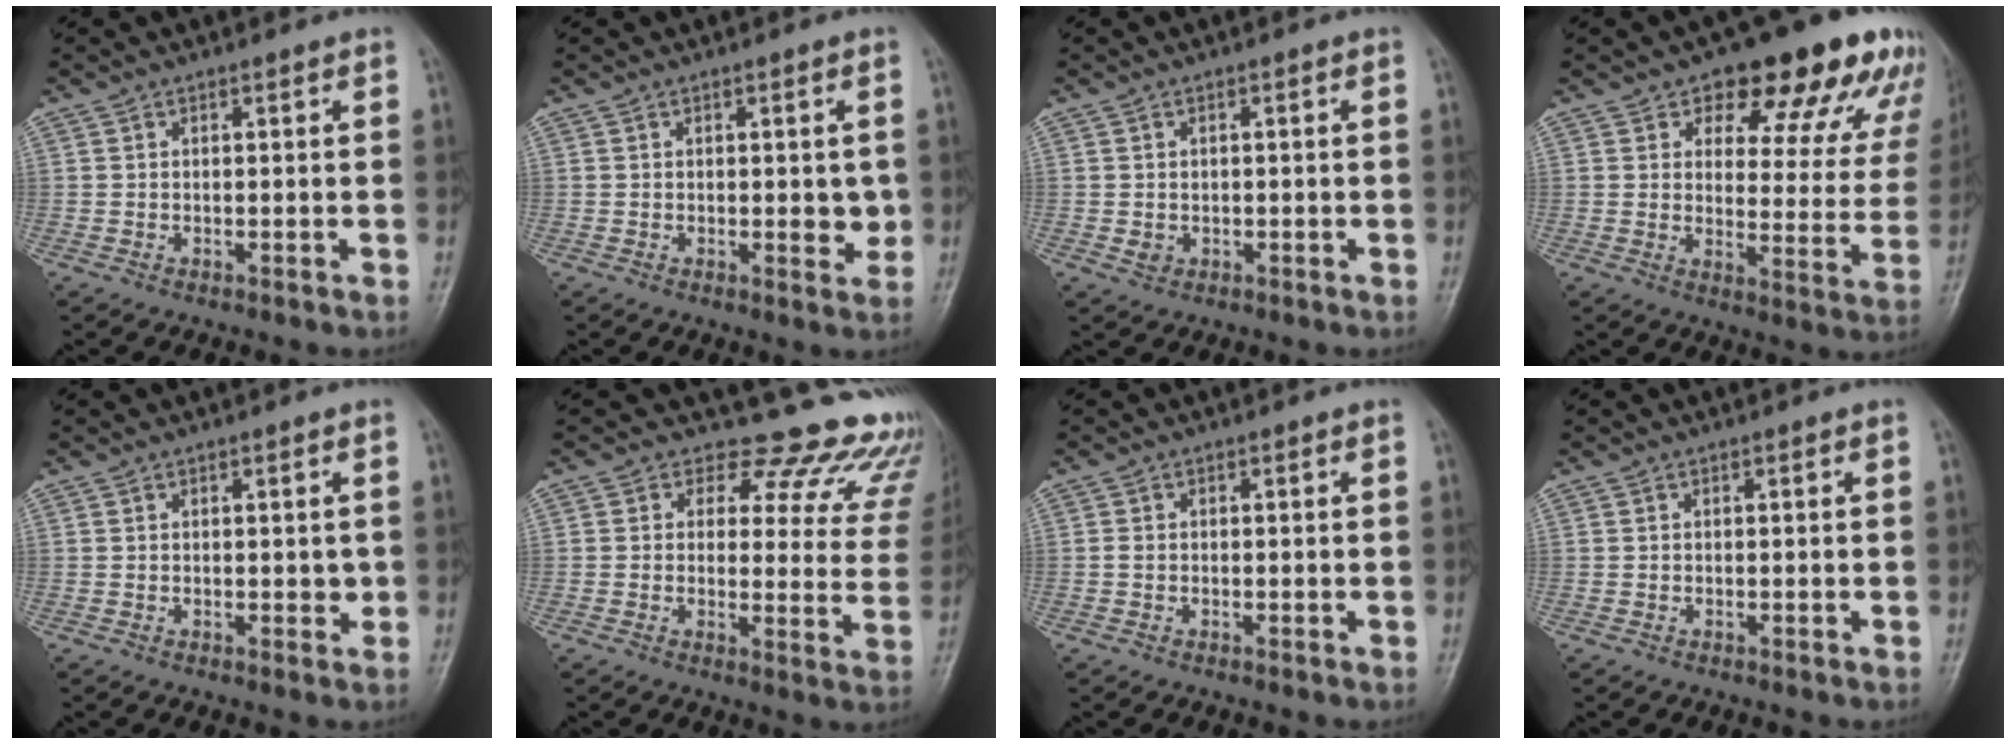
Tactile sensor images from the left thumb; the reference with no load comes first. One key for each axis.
{"total": 3.6, "fx": -0.1, "fy": 1.7, "fz": 3.2, "tx": -0.025, "ty": -0.005, "tz": 0.000}
{"total": 1.7, "fx": -0.3, "fy": 1.5, "fz": 0.7, "tx": -0.007, "ty": 0.001, "tz": 0.001}
{"total": 19.6, "fx": 13.4, "fy": 8.6, "fz": 11.5, "tx": -0.085, "ty": -0.055, "tz": 0.155}
{"total": 1.7, "fx": 0.0, "fy": 1.0, "fz": 1.4, "tx": -0.005, "ty": -0.001, "tz": -0.003}
{"total": 17.2, "fx": 14.2, "fy": 8.1, "fz": 5.2, "tx": -0.007, "ty": -0.096, "tz": 0.132}
{"total": 0.8, "fx": -0.3, "fy": 0.6, "fz": 0.4, "tx": -0.014, "ty": -0.001, "tz": -0.007}
{"total": 0.0}